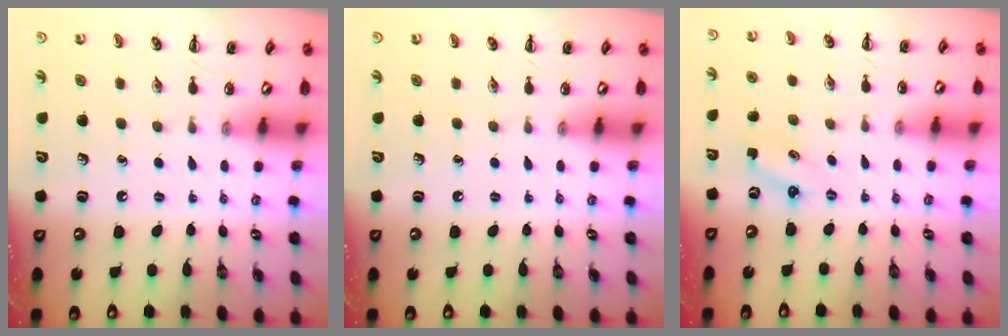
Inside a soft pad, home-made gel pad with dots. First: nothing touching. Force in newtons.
{"total": 0.0}
{"total": 2.2, "press": 2.1, "slide": 0.6}